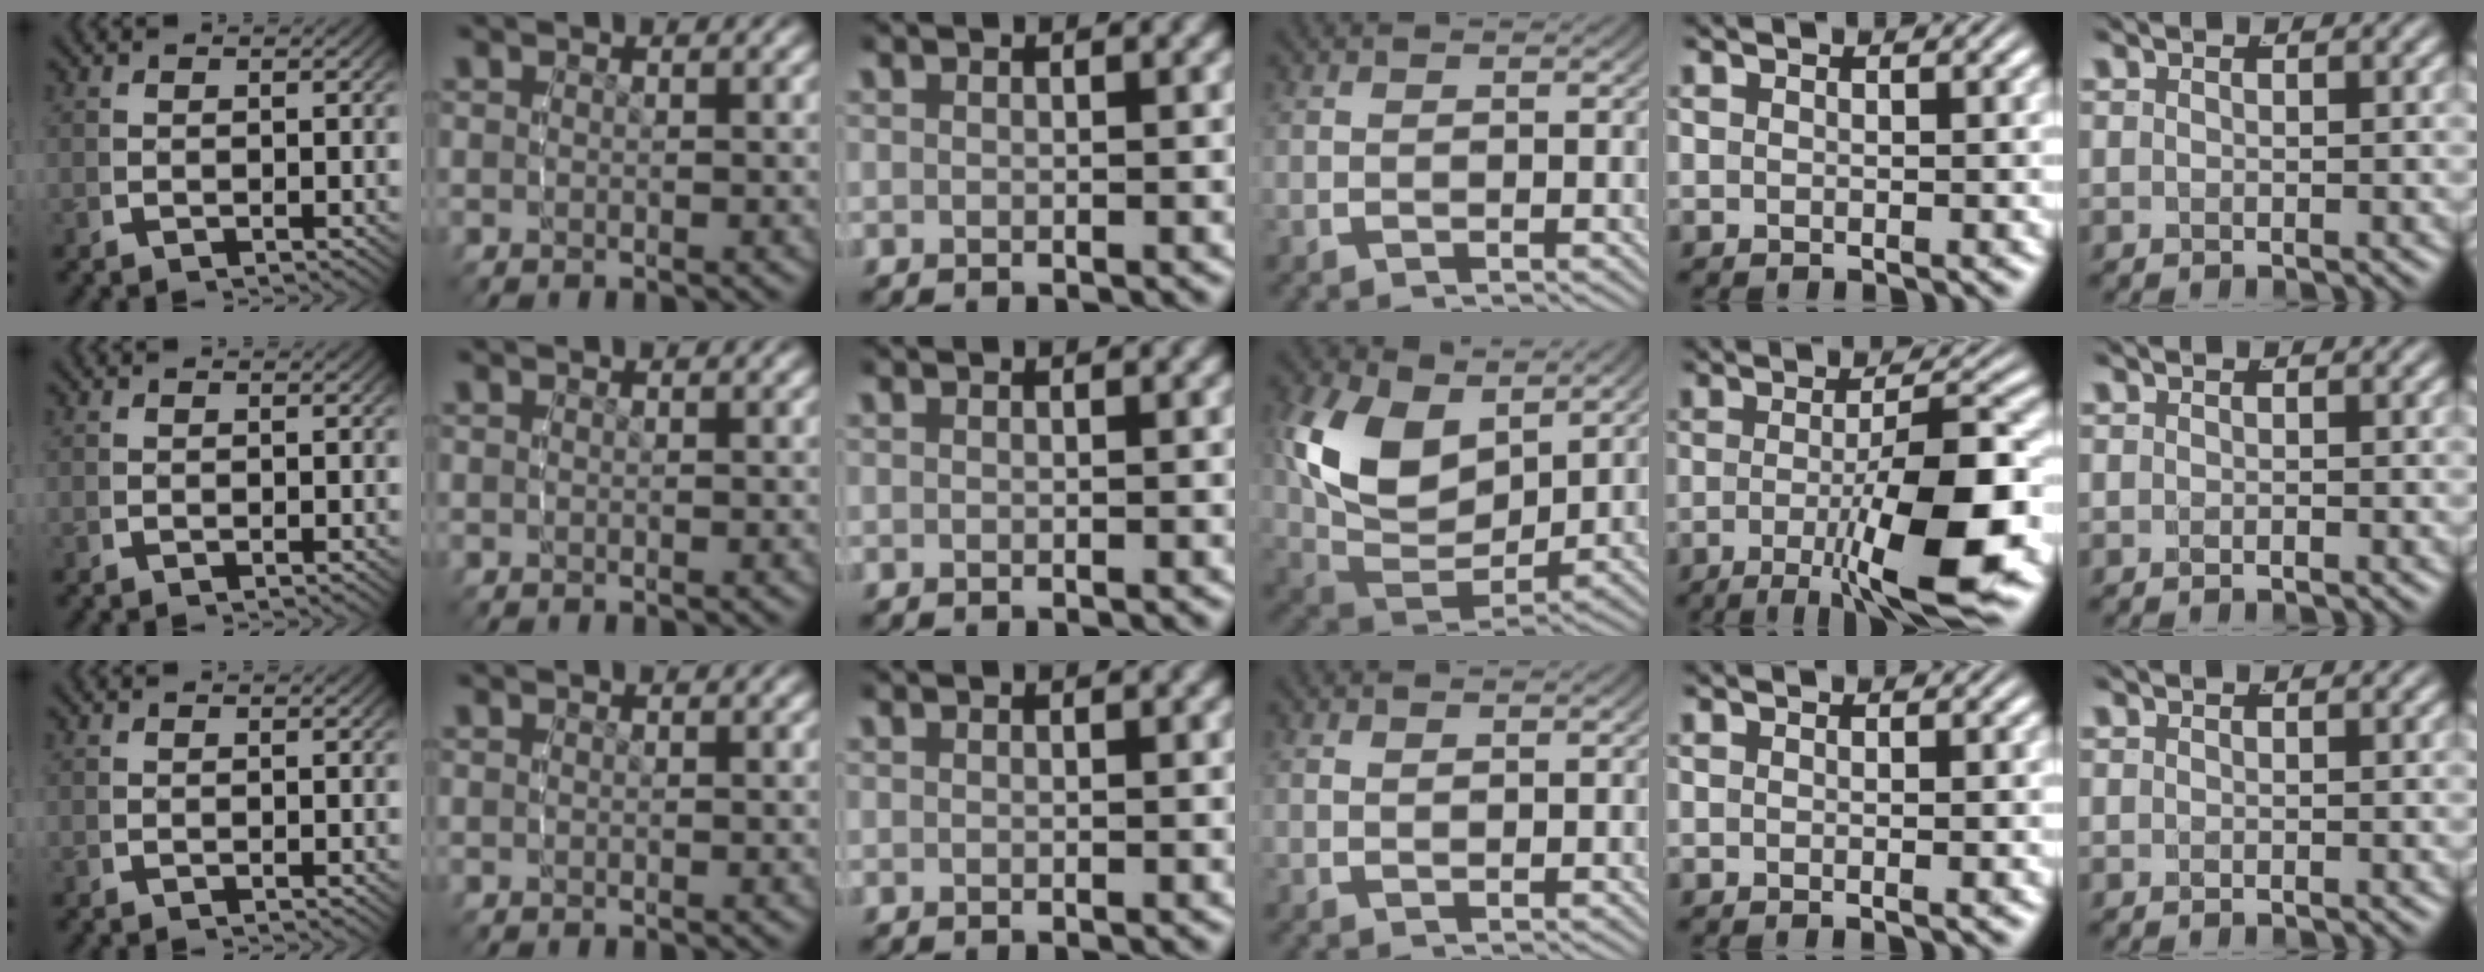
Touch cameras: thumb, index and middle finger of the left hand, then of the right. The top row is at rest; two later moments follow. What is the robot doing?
{"motion": "lift_and_place", "object": "markers"}